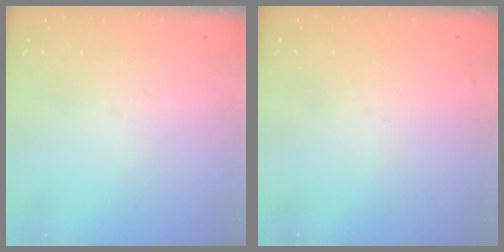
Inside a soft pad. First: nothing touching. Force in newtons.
{"total": 4.5, "press": 4.4, "slide": 0.6}